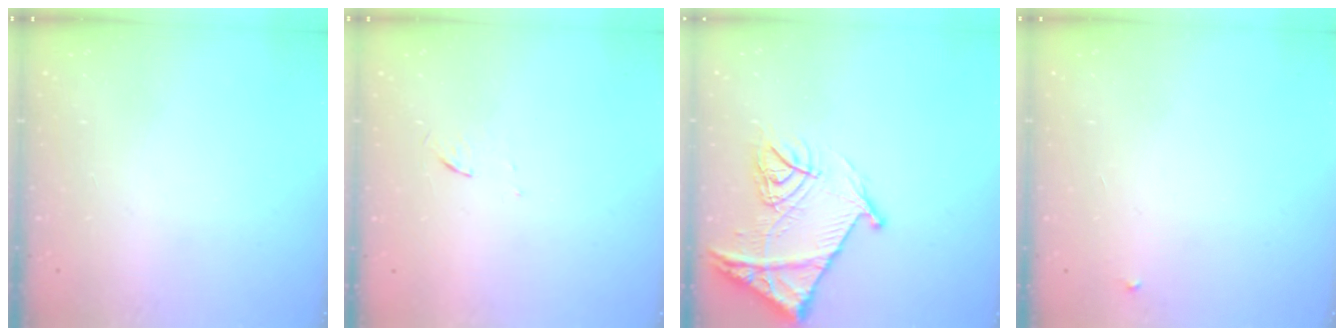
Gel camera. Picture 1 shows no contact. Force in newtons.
{"total": 3.1, "press": 2.8, "slide": 1.2}
{"total": 15.9, "press": 15.8, "slide": 1.6}
{"total": 2.1, "press": 2.1, "slide": 0.1}